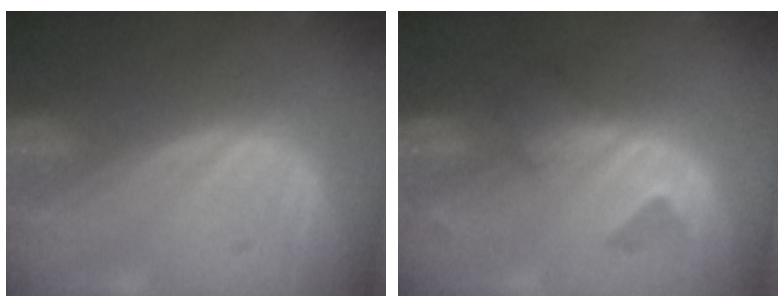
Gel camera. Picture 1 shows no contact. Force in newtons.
{"total": 4.9, "press": 4.3, "slide": 2.3}